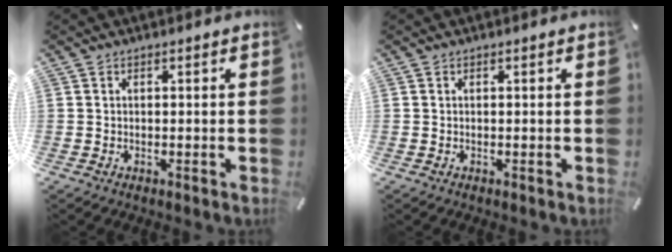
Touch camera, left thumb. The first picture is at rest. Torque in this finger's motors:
{"motor_torque": [-0.02, -0.02, 0.00, 0.00, 0.00]}